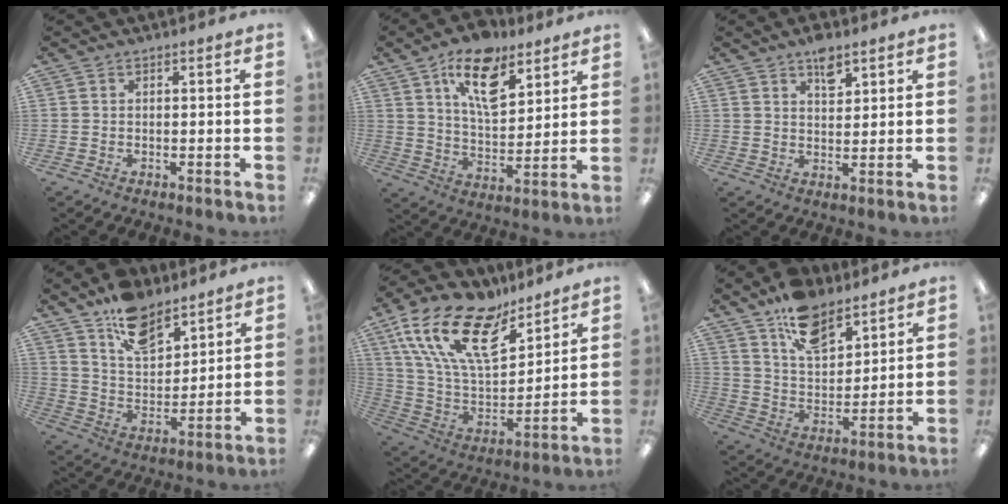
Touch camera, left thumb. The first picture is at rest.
{"total": 15.2, "force": [9.2, 7.4, 9.6], "torque": [-0.148, -0.034, 0.160]}
{"total": 5.9, "force": [4.0, 2.9, 3.3], "torque": [-0.041, -0.020, 0.067]}
{"total": 12.1, "force": [9.1, 6.0, 5.2], "torque": [-0.082, -0.053, 0.168]}
{"total": 21.4, "force": [13.1, 9.8, 13.8], "torque": [-0.271, -0.069, 0.235]}
{"total": 12.6, "force": [9.0, 6.5, 5.9], "torque": [-0.094, -0.047, 0.165]}